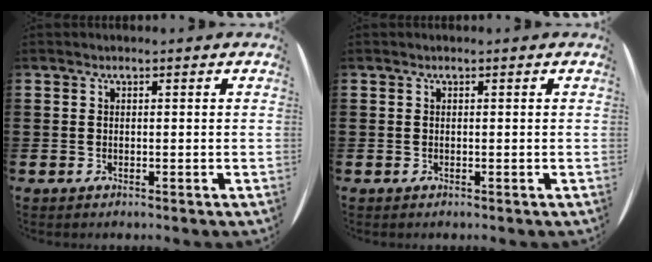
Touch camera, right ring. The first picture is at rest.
{"total": 0.0}